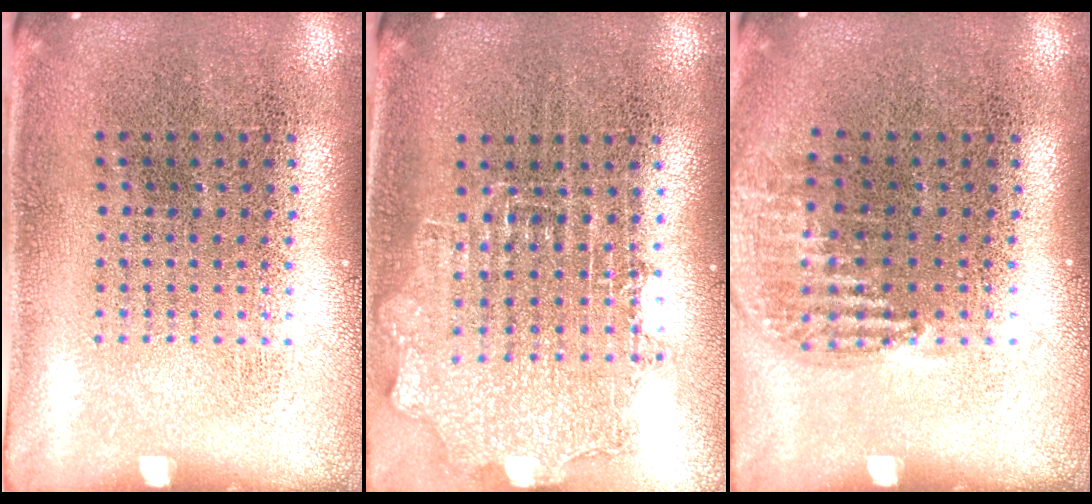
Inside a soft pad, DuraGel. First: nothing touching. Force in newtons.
{"total": 1.3, "press": 1.1, "slide": 0.6}
{"total": 1.0, "press": 1.0, "slide": 0.4}